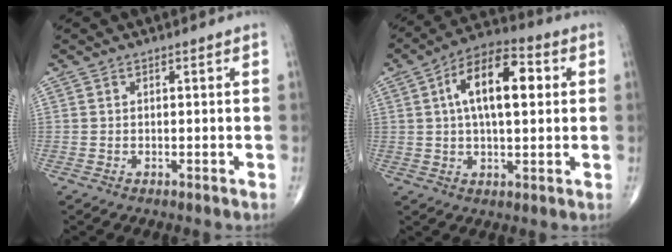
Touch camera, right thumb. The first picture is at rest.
{"total": 14.0, "force": [2.8, 6.5, 12.1], "torque": [-0.194, 0.020, 0.040]}